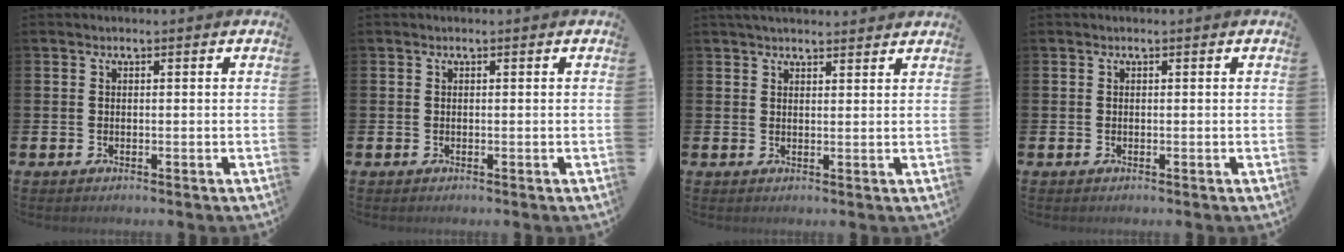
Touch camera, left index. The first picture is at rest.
{"total": 0.0}
{"total": 2.8, "force": [2.7, 0.4, 0.5], "torque": [-0.006, -0.011, 0.047]}
{"total": 0.0}